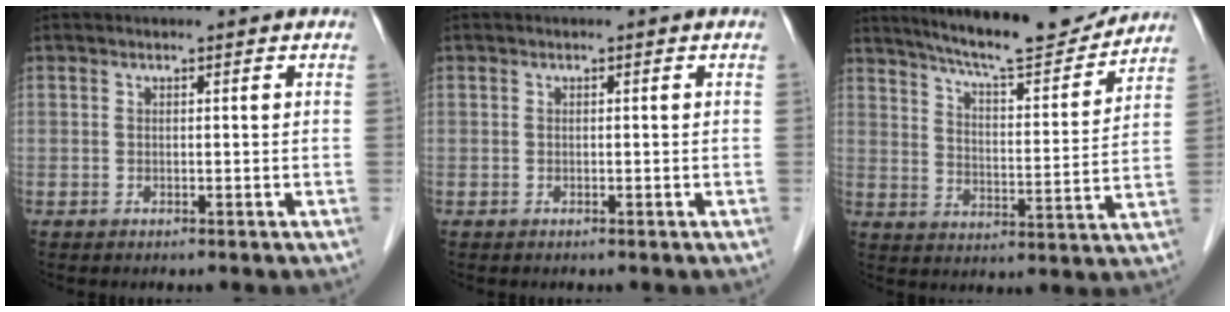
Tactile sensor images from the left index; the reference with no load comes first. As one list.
[{"total": 0.0}, {"total": 15.5, "force": [14.2, 1.4, 5.9], "torque": [-0.097, -0.011, 0.208]}]